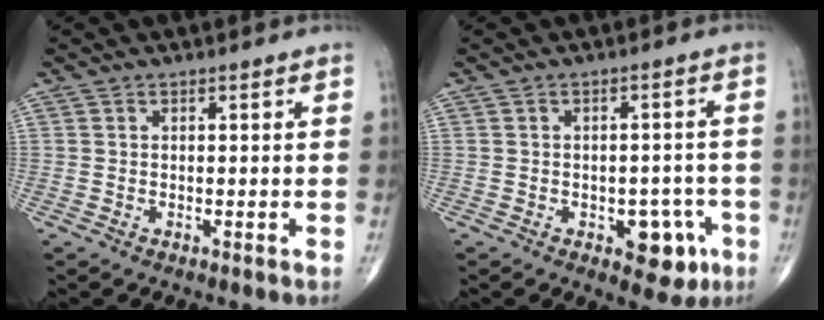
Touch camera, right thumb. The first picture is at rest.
{"total": 7.5, "force": [-3.0, 4.3, 5.3], "torque": [-0.034, 0.018, -0.033]}